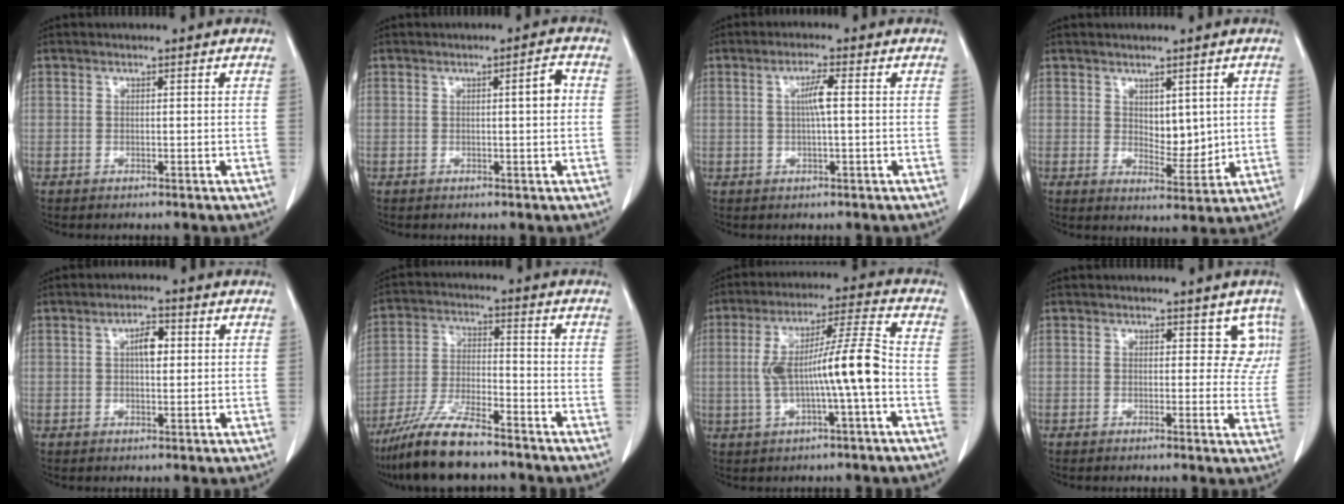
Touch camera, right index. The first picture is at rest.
{"total": 2.7, "force": [0.3, 0.2, 2.7], "torque": [-0.041, 0.003, 0.003]}
{"total": 3.2, "force": [0.4, 0.3, 3.1], "torque": [-0.062, 0.003, 0.006]}
{"total": 4.7, "force": [1.2, 2.6, 3.8], "torque": [-0.059, -0.007, 0.029]}
{"total": 3.5, "force": [0.7, 1.4, 3.2], "torque": [-0.056, 0.006, 0.009]}
{"total": 11.2, "force": [-9.0, 1.8, 6.4], "torque": [-0.126, -0.023, -0.167]}
{"total": 11.7, "force": [-1.4, 0.6, 11.6], "torque": [-0.209, 0.025, -0.023]}
{"total": 4.7, "force": [2.0, 3.2, 2.7], "torque": [0.004, 0.006, 0.013]}